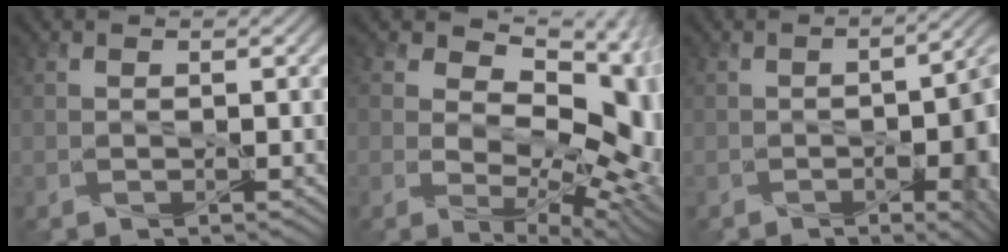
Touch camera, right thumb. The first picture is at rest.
{"total": 12.7, "force": [1.6, 8.0, 9.7], "torque": [-0.142, -0.017, 0.027]}
{"total": 8.1, "force": [-2.7, 2.9, 7.1], "torque": [-0.088, -0.021, -0.029]}